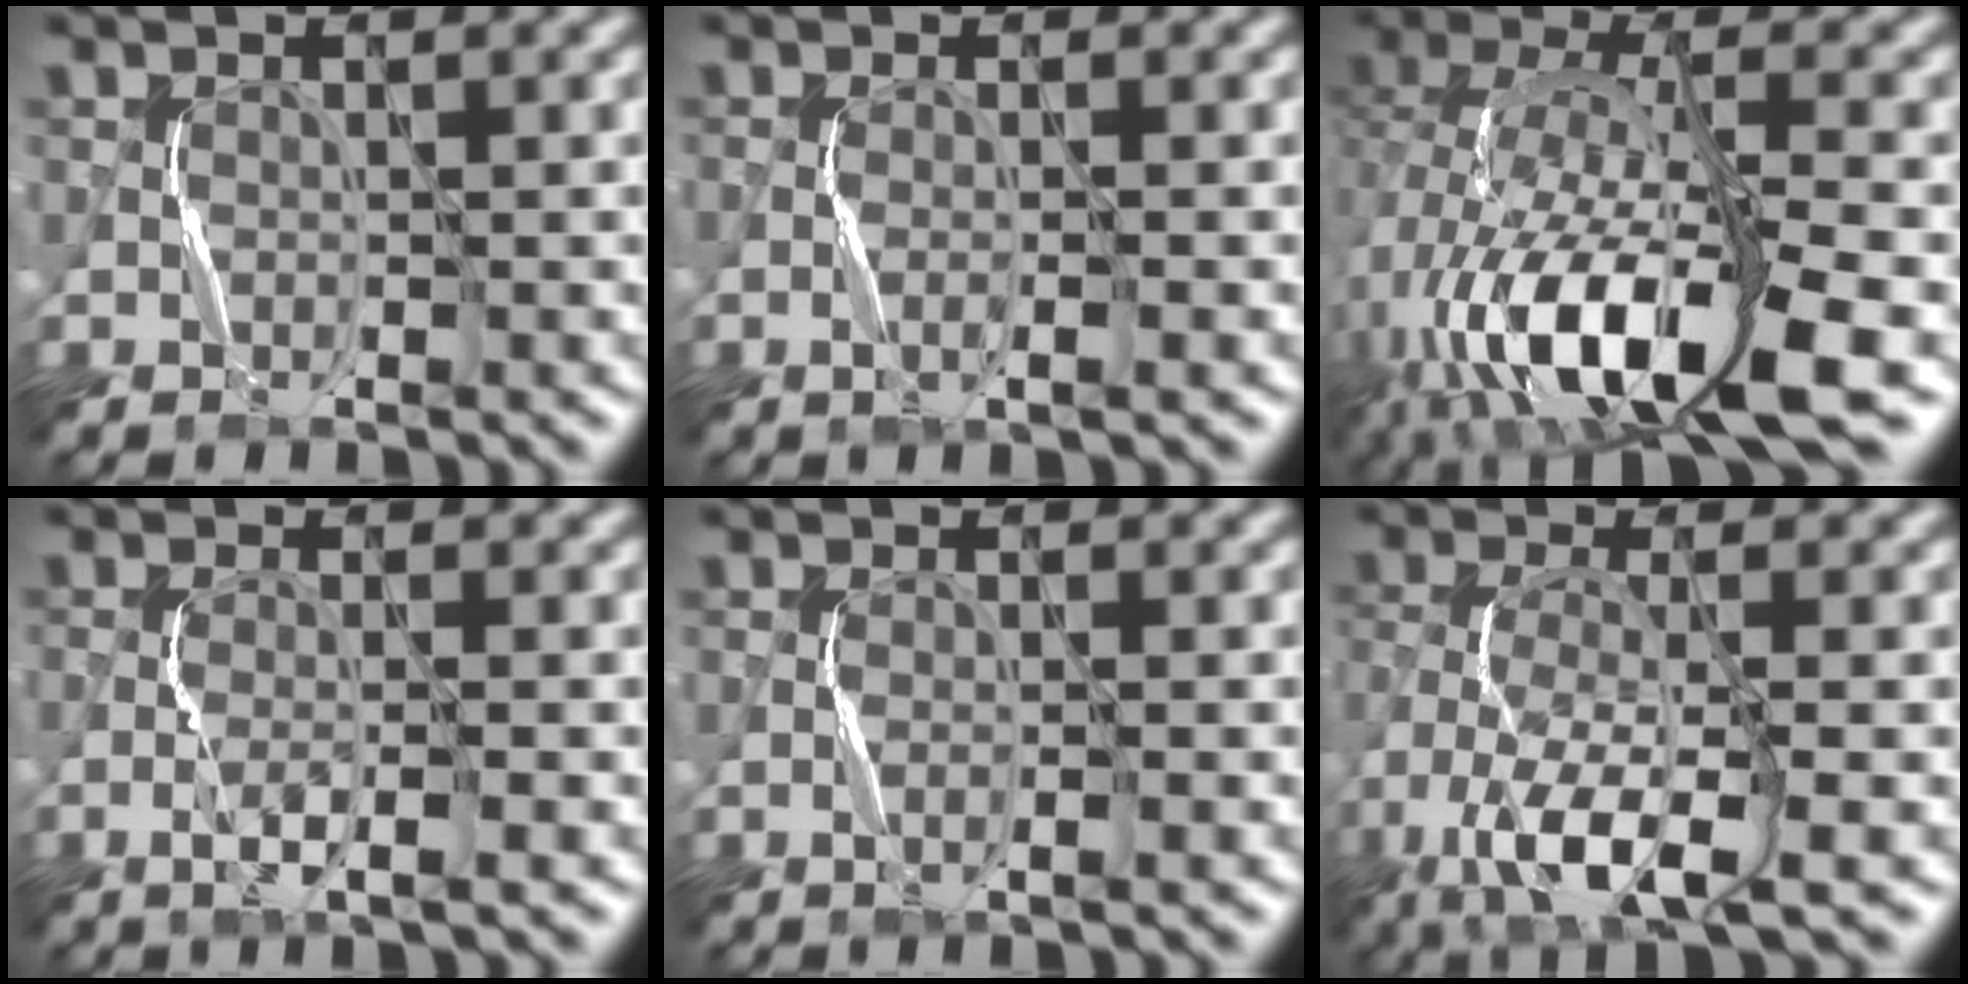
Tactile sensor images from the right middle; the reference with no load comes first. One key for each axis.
{"total": 1.4, "fx": -0.3, "fy": 0.4, "fz": 1.3, "tx": -0.019, "ty": 0.004, "tz": -0.011}
{"total": 12.5, "fx": -5.6, "fy": 4.5, "fz": 10.3, "tx": -0.198, "ty": -0.005, "tz": -0.099}
{"total": 2.1, "fx": -0.8, "fy": 0.4, "fz": 1.9, "tx": -0.034, "ty": 0.004, "tz": -0.025}
{"total": 1.1, "fx": -0.1, "fy": 0.3, "fz": 1.0, "tx": -0.015, "ty": 0.004, "tz": -0.006}
{"total": 8.6, "fx": -4.5, "fy": 2.9, "fz": 6.7, "tx": -0.140, "ty": -0.010, "tz": -0.085}